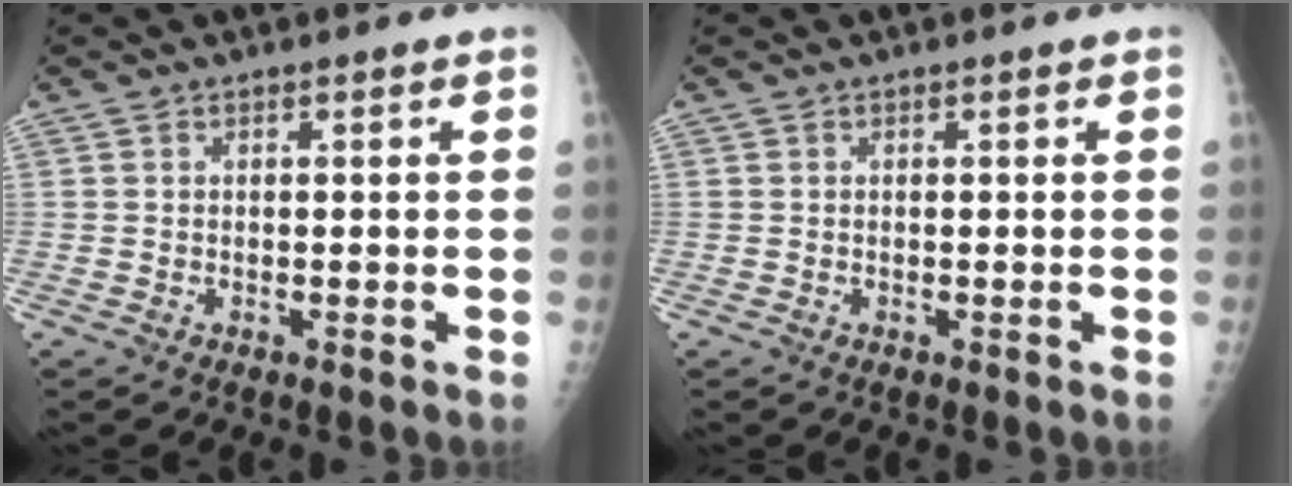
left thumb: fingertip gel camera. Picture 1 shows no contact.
{"total": 0.0}